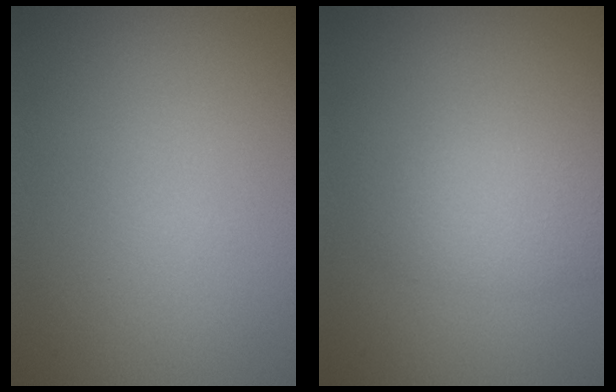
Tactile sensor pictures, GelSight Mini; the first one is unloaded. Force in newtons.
{"total": 2.4, "press": 2.4, "slide": 0.0}